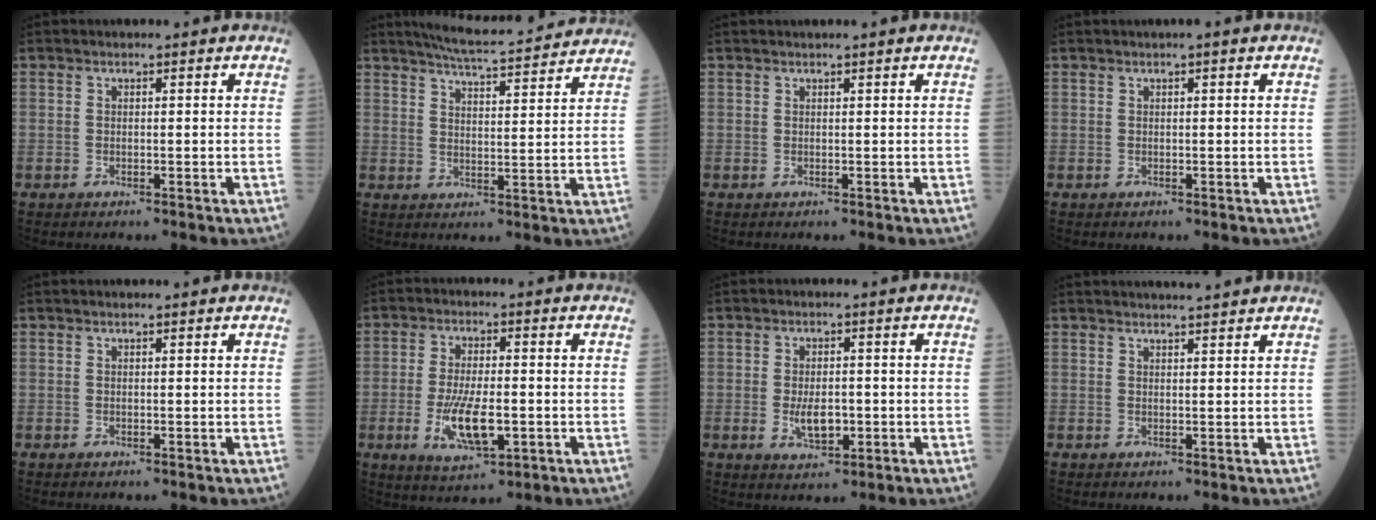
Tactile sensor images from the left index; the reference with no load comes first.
{"total": 13.4, "force": [12.6, 0.7, 4.6], "torque": [-0.077, 0.016, 0.166]}
{"total": 1.1, "force": [0.9, -0.2, 0.5], "torque": [-0.005, 0.014, 0.021]}
{"total": 0.6, "force": [0.3, 0.0, 0.6], "torque": [-0.008, 0.003, 0.004]}
{"total": 1.1, "force": [-1.0, -0.2, -0.4], "torque": [0.006, 0.006, -0.012]}
{"total": 8.7, "force": [-2.4, 2.8, 7.9], "torque": [-0.159, -0.014, -0.036]}
{"total": 4.5, "force": [-1.0, 2.1, 3.8], "torque": [-0.073, -0.005, -0.012]}
{"total": 4.7, "force": [4.4, -0.4, 1.6], "torque": [-0.020, 0.019, 0.055]}